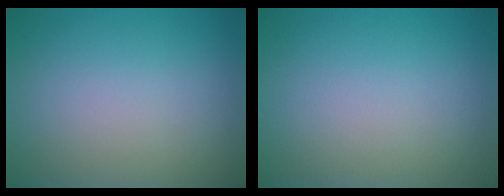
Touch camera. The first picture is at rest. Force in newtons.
{"total": 0.0}